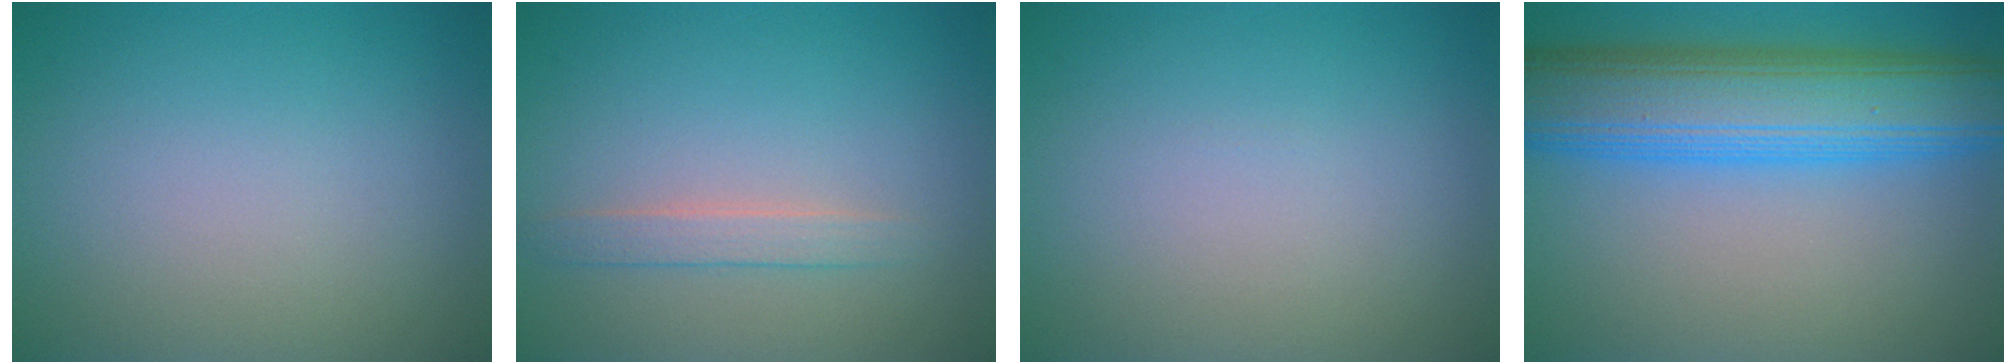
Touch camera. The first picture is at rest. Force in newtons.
{"total": 1.7, "press": 1.7, "slide": 0.0}
{"total": 0.0}
{"total": 10.4, "press": 10.4, "slide": 0.3}